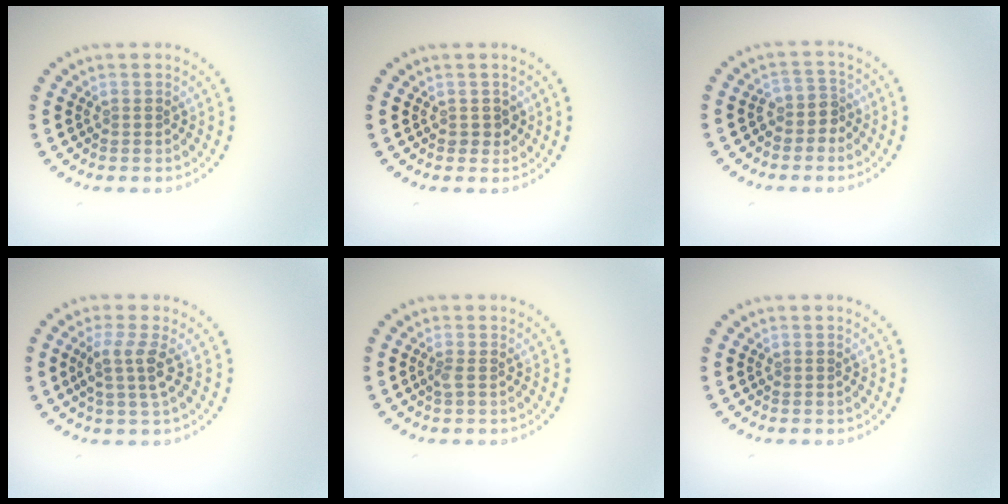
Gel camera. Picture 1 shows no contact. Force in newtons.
{"total": 1.0, "press": 0.9, "slide": 0.5}
{"total": 2.0, "press": 1.6, "slide": 1.2}
{"total": 2.7, "press": 2.2, "slide": 1.5}
{"total": 0.6, "press": 0.5, "slide": 0.4}
{"total": 0.0}